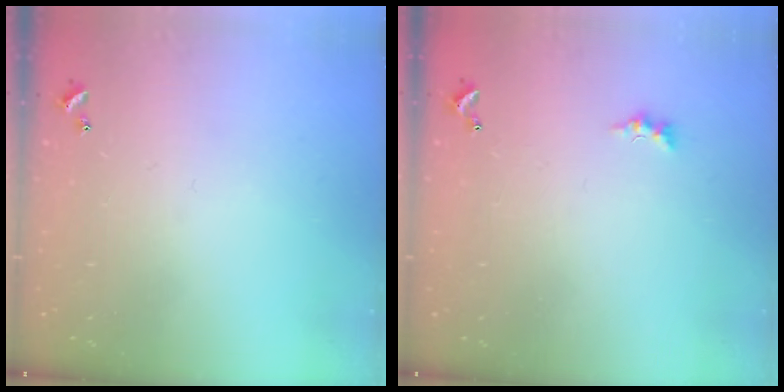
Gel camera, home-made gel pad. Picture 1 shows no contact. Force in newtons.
{"total": 0.0}